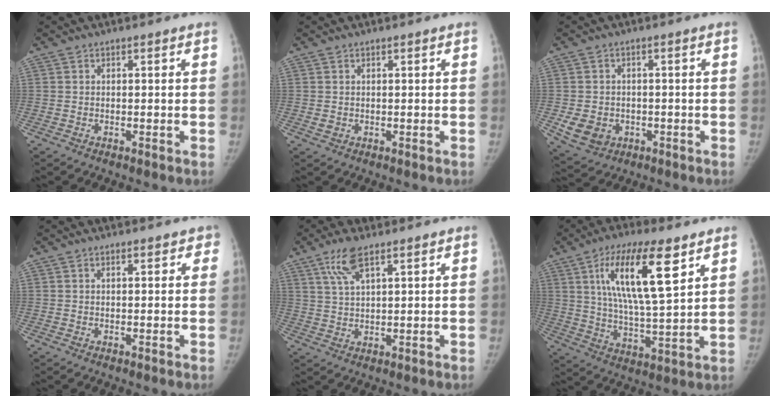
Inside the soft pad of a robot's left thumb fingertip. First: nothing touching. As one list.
[{"total": 1.0, "force": [0.5, 0.7, 0.5], "torque": [-0.001, -0.003, 0.013]}, {"total": 6.2, "force": [-1.5, 5.3, 2.9], "torque": [-0.040, 0.002, -0.009]}, {"total": 1.7, "force": [1.1, 0.9, 0.9], "torque": [0.009, -0.001, 0.007]}, {"total": 5.9, "force": [3.7, 1.8, 4.3], "torque": [-0.086, -0.008, 0.077]}, {"total": 16.6, "force": [7.3, 4.4, 14.2], "torque": [-0.248, -0.030, 0.132]}]